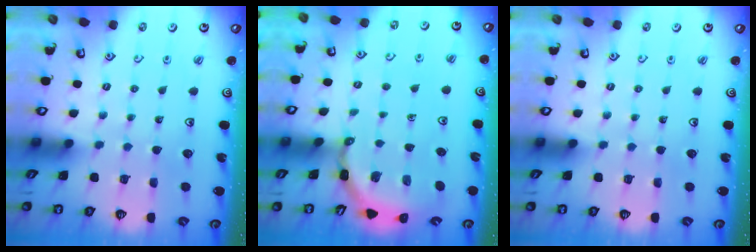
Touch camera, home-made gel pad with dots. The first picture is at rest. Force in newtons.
{"total": 3.6, "press": 3.6, "slide": 0.2}
{"total": 0.0}